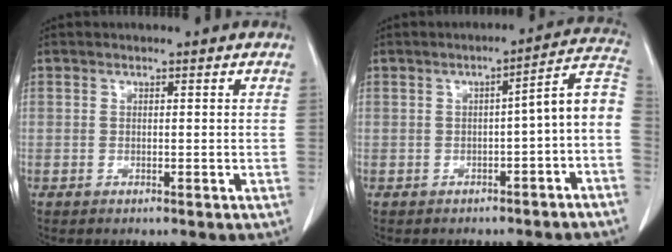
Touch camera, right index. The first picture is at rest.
{"total": 7.8, "force": [-2.6, 1.1, 7.3], "torque": [-0.082, 0.031, -0.036]}